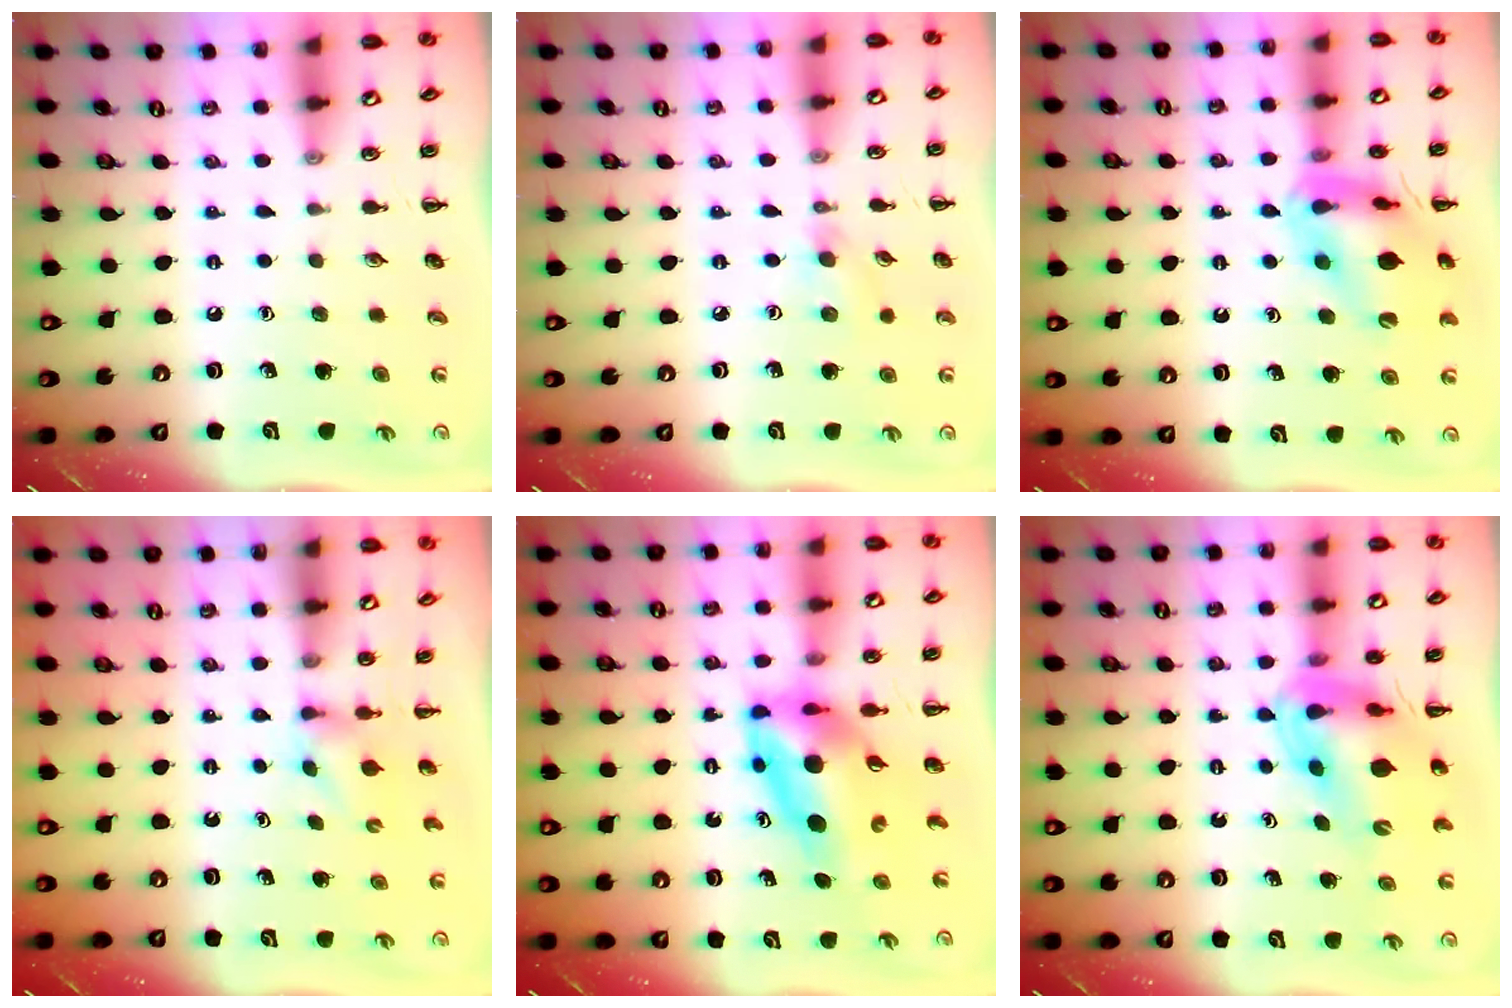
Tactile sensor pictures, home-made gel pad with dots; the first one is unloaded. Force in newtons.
{"total": 4.9, "press": 4.6, "slide": 1.8}
{"total": 16.3, "press": 16.3, "slide": 1.7}
{"total": 2.5, "press": 2.3, "slide": 0.9}
{"total": 9.6, "press": 9.1, "slide": 3.0}
{"total": 11.9, "press": 11.3, "slide": 3.7}